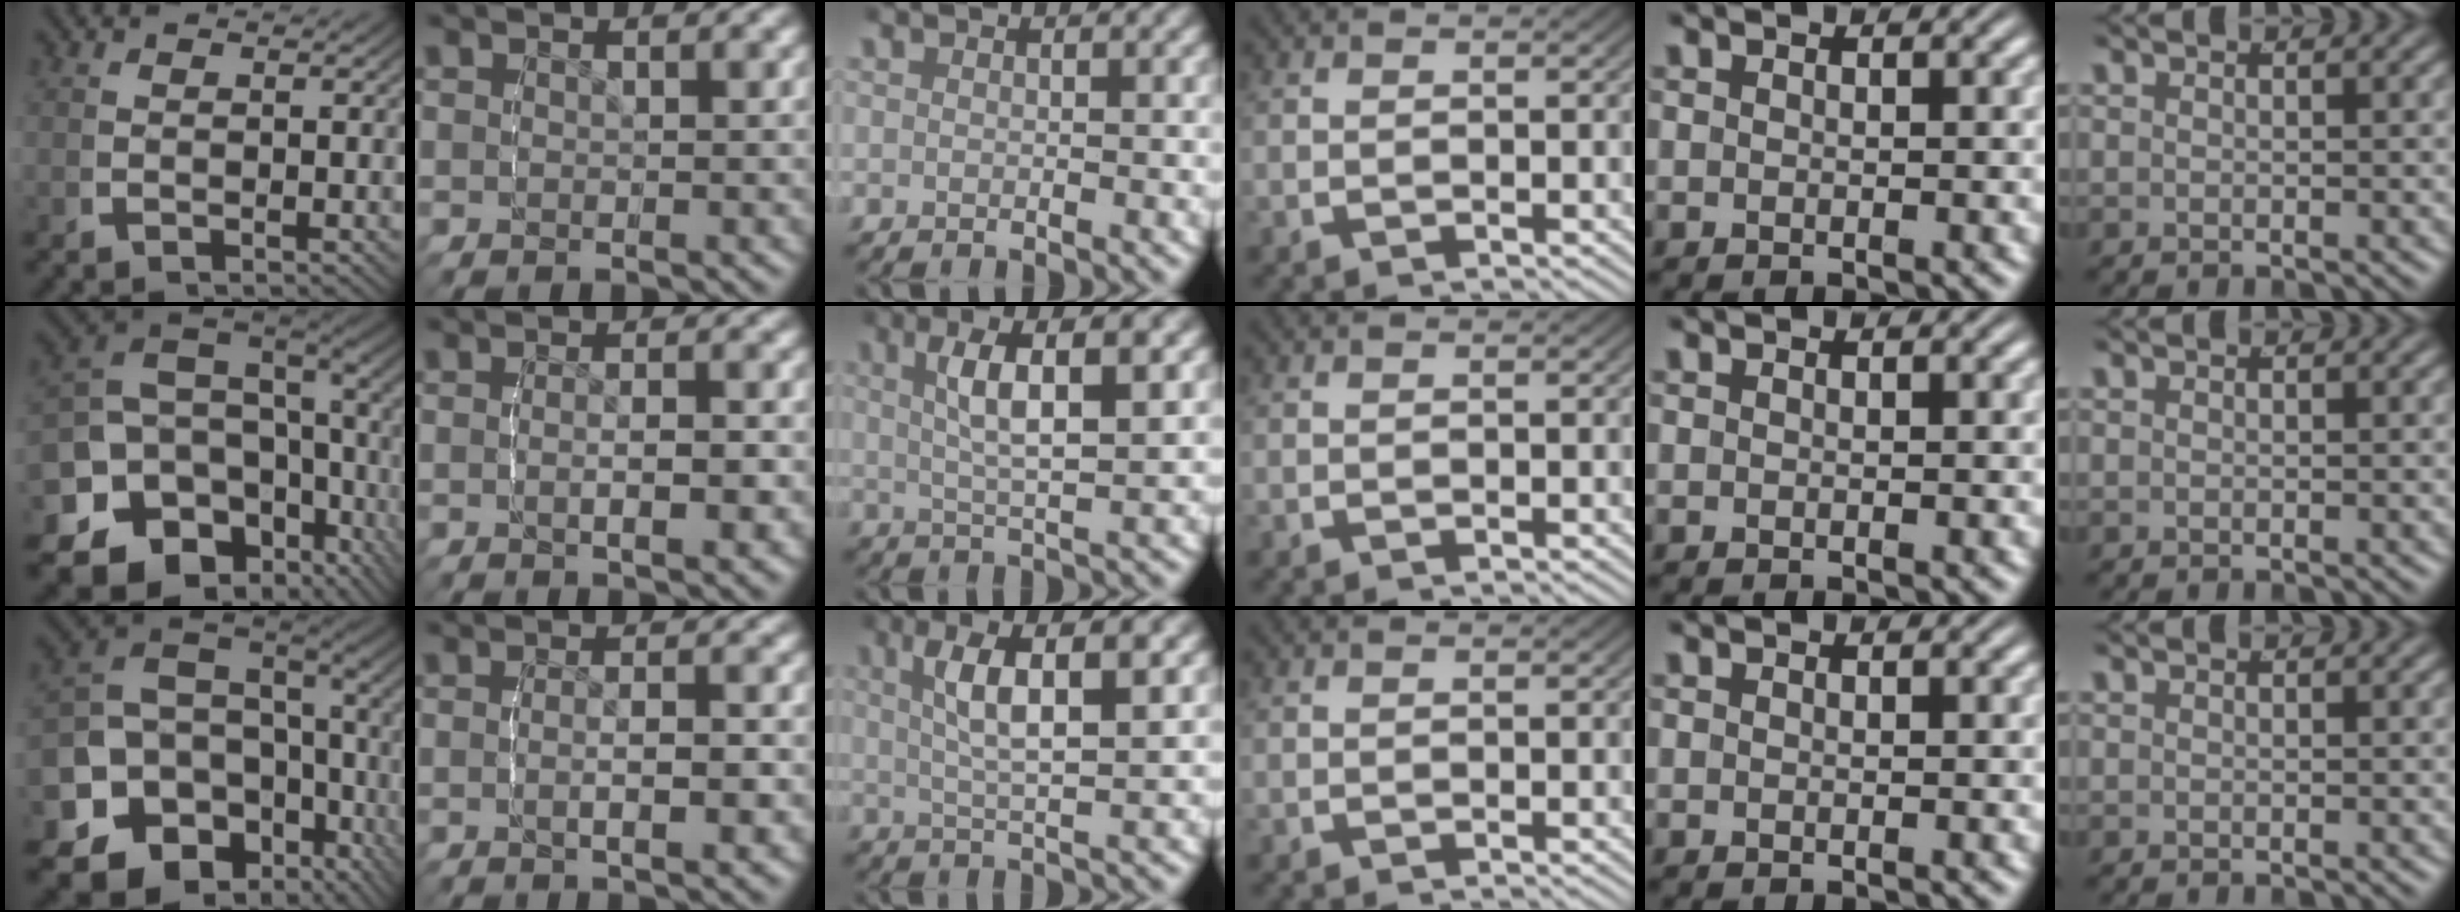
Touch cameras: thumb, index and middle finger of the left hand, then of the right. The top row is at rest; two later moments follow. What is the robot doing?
{"motion": "grasp_and_lifting", "object": "sponge"}